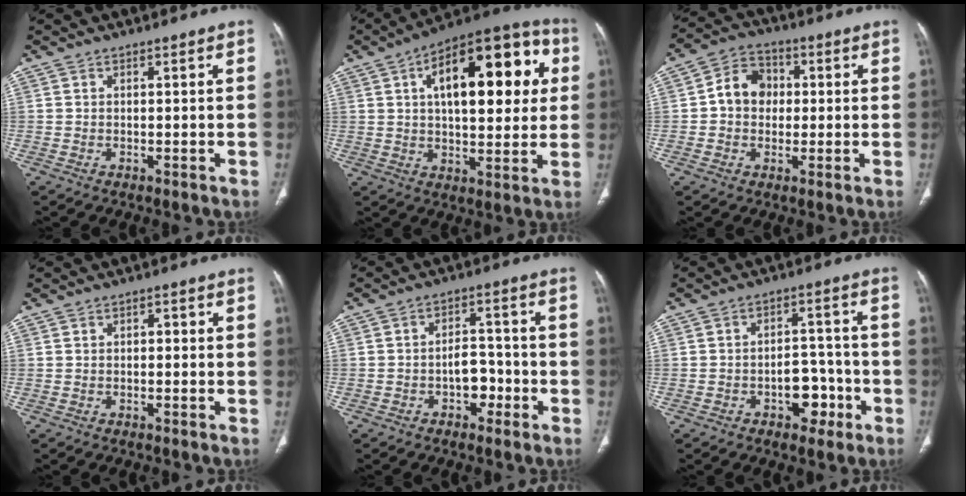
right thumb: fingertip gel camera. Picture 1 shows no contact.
{"total": 23.9, "force": [6.1, 11.3, 20.2], "torque": [-0.250, 0.020, 0.081]}
{"total": 8.1, "force": [0.4, 6.8, 4.4], "torque": [-0.049, 0.019, -0.002]}
{"total": 1.1, "force": [0.0, 0.7, 0.8], "torque": [-0.001, 0.003, -0.006]}
{"total": 5.6, "force": [-2.2, 3.9, 3.4], "torque": [-0.026, 0.030, -0.038]}
{"total": 7.3, "force": [-3.2, 4.8, 4.5], "torque": [-0.032, 0.038, -0.043]}